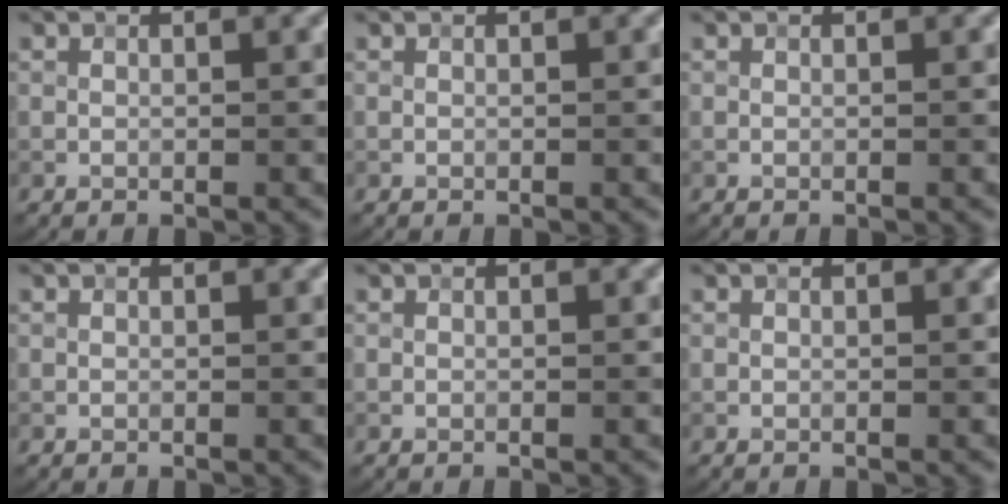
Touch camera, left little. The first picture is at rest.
{"total": 0.0}
{"total": 0.0}
{"total": 0.0}
{"total": 0.0}
{"total": 0.0}